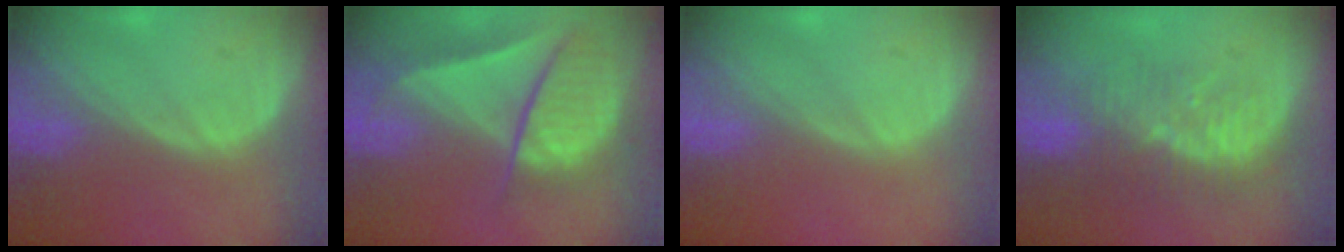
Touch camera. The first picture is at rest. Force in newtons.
{"total": 9.7, "press": 8.3, "slide": 5.1}
{"total": 0.0}
{"total": 8.3, "press": 7.8, "slide": 2.9}